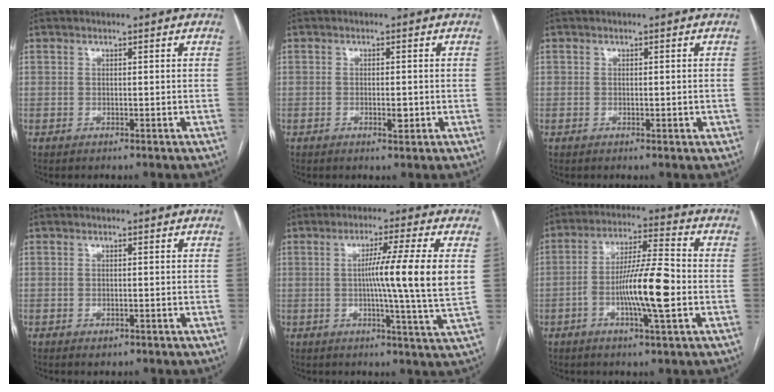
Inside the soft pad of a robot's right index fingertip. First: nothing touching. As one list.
[{"total": 1.7, "force": [-0.5, 0.6, 1.5], "torque": [-0.025, -0.001, -0.006]}, {"total": 1.3, "force": [-0.2, 0.9, 0.8], "torque": [-0.008, 0.004, 0.000]}, {"total": 1.2, "force": [-0.7, 0.6, 0.8], "torque": [-0.012, -0.001, -0.004]}, {"total": 11.7, "force": [1.2, -1.9, 11.5], "torque": [-0.180, -0.007, 0.014]}, {"total": 11.4, "force": [-2.7, 0.9, 11.0], "torque": [-0.198, 0.005, -0.052]}]